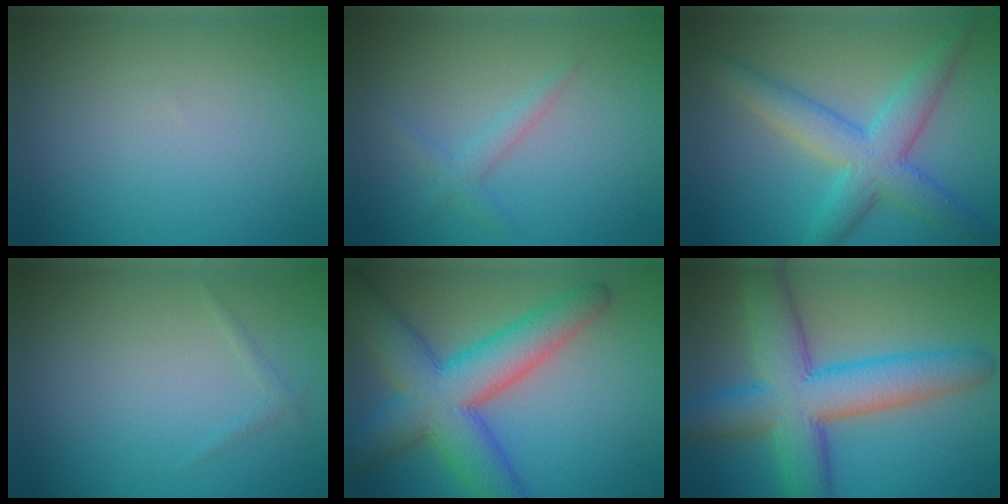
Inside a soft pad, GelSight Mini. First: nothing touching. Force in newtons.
{"total": 1.4, "press": 1.4, "slide": 0.1}
{"total": 5.7, "press": 5.7, "slide": 0.1}
{"total": 0.6, "press": 0.6, "slide": 0.0}
{"total": 10.0, "press": 10.0, "slide": 0.2}
{"total": 9.5, "press": 9.5, "slide": 0.2}